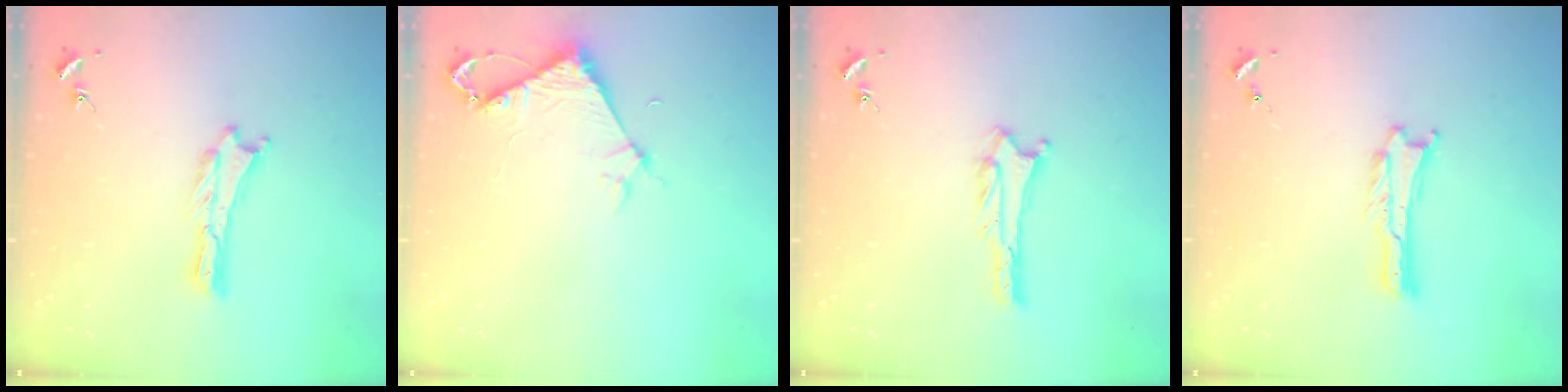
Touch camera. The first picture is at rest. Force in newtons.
{"total": 3.9, "press": 3.8, "slide": 0.3}
{"total": 2.7, "press": 2.7, "slide": 0.2}
{"total": 0.0}